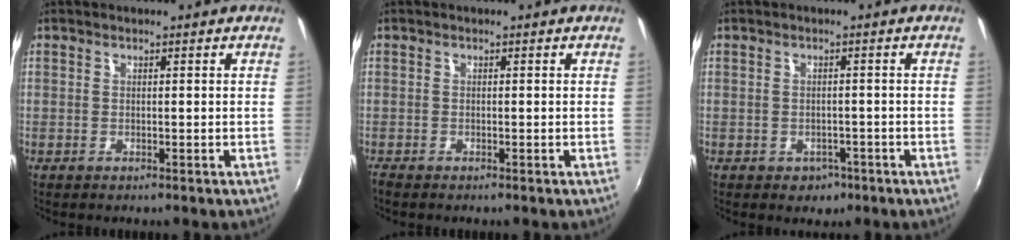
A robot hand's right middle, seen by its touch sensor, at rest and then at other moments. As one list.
[{"total": 0.7, "force": [-0.7, 0.1, 0.2], "torque": [-0.006, -0.005, -0.016]}, {"total": 3.2, "force": [-1.7, 2.6, 1.1], "torque": [-0.025, -0.003, -0.018]}]